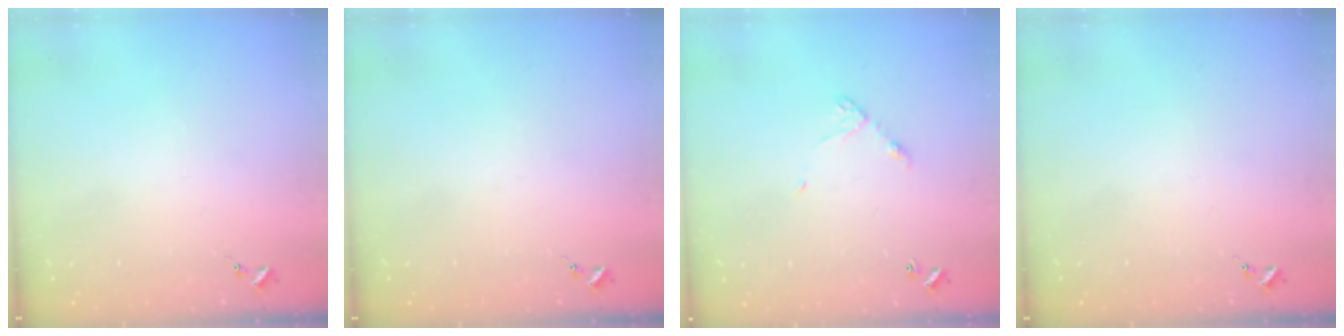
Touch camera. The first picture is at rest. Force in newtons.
{"total": 0.0}
{"total": 6.2, "press": 6.2, "slide": 0.4}
{"total": 0.0}